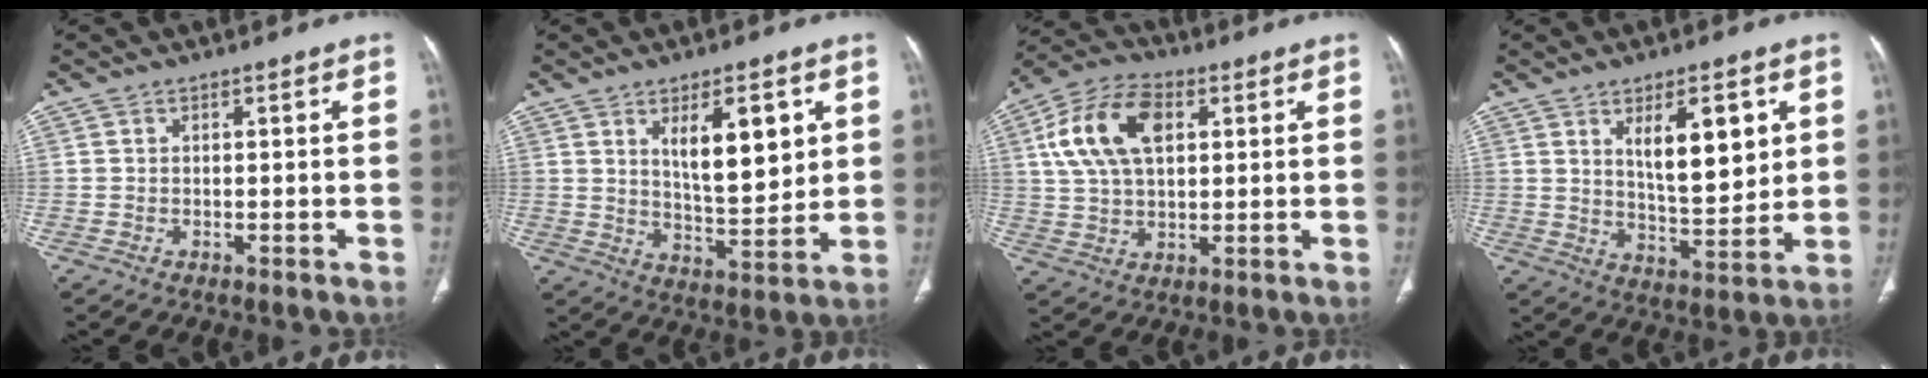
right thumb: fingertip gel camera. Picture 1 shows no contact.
{"total": 11.7, "force": [4.3, 4.5, 9.9], "torque": [-0.131, -0.038, 0.079]}
{"total": 14.0, "force": [4.0, 8.3, 10.5], "torque": [-0.198, 0.012, 0.073]}
{"total": 12.1, "force": [4.4, 4.7, 10.2], "torque": [-0.135, -0.038, 0.081]}